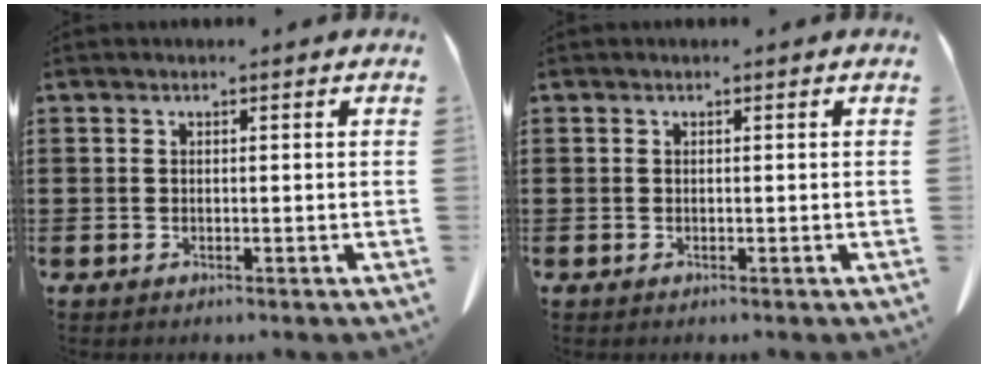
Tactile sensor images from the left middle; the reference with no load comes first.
{"total": 0.0}